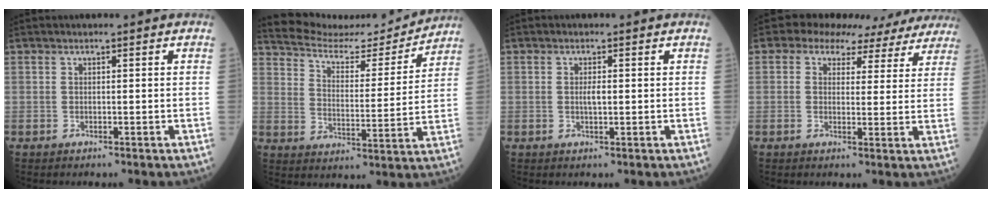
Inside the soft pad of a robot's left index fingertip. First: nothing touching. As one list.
[{"total": 15.4, "force": [15.0, 1.2, 3.2], "torque": [-0.063, -0.018, 0.226]}, {"total": 1.3, "force": [0.2, 0.3, 1.3], "torque": [-0.026, 0.000, 0.003]}, {"total": 11.7, "force": [10.2, 5.4, 2.1], "torque": [-0.004, 0.012, 0.090]}]